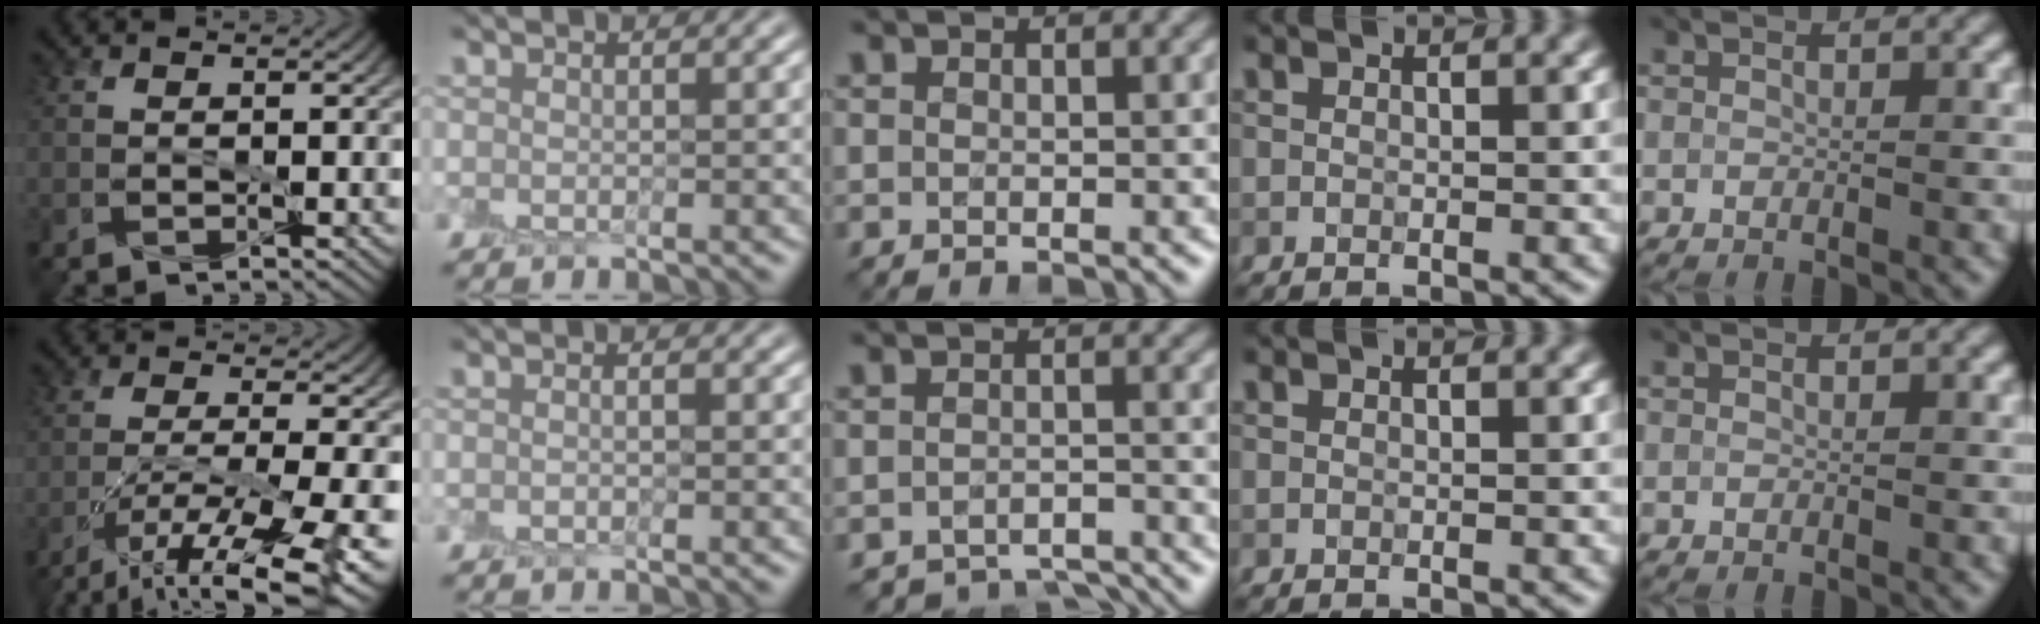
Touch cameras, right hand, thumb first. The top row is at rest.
{"thumb": {"total": 13.2, "force": [-8.8, 2.8, 9.5], "torque": [-0.185, -0.017, -0.137]}, "index": {"total": 0.5, "force": [-0.3, 0.0, 0.4], "torque": [-0.009, 0.001, -0.008]}, "middle": {"total": 4.5, "force": [-4.4, 1.0, 0.3], "torque": [-0.004, -0.004, -0.058]}}